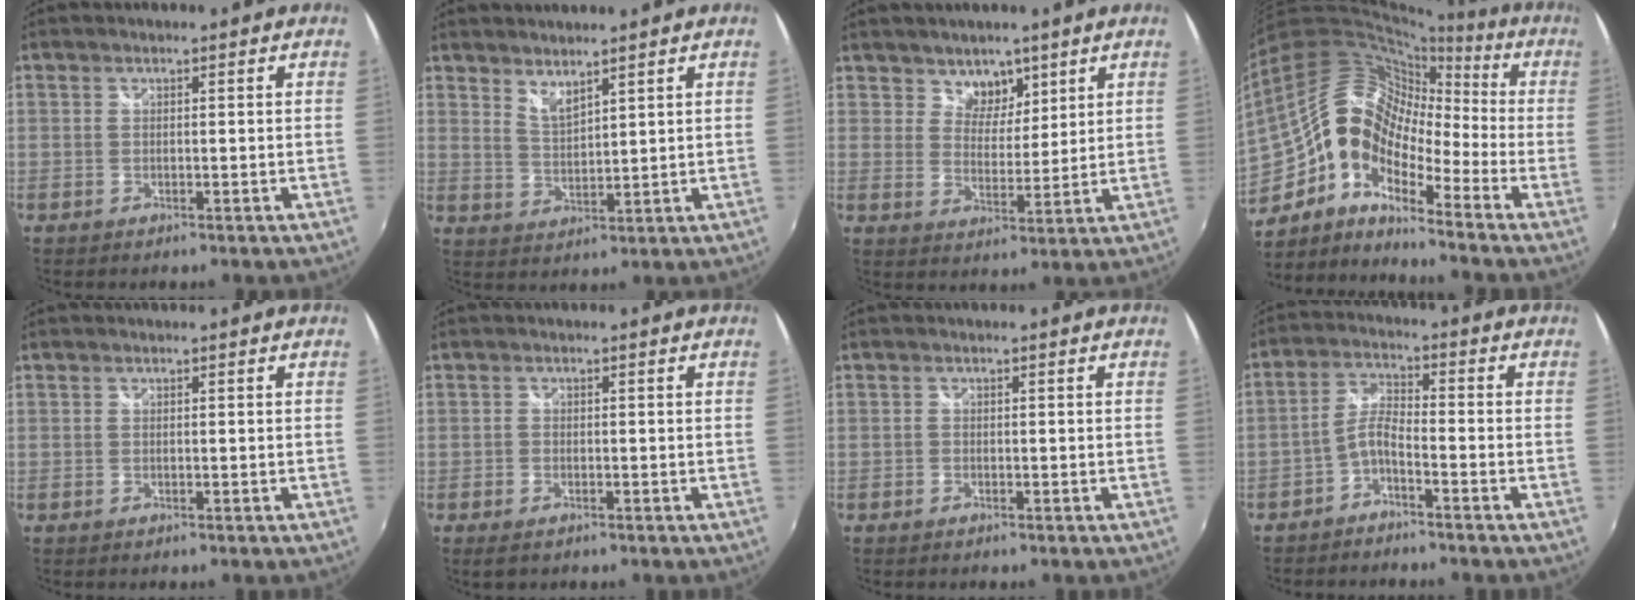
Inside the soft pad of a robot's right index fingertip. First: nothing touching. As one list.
[{"total": 3.9, "force": [3.5, 0.8, 1.6], "torque": [-0.026, -0.006, 0.062]}, {"total": 3.8, "force": [3.5, 1.5, 0.7], "torque": [-0.004, -0.002, 0.062]}, {"total": 15.9, "force": [-5.8, 9.5, 11.3], "torque": [-0.196, 0.007, -0.128]}, {"total": 0.0}, {"total": 2.3, "force": [-1.5, 1.2, 1.2], "torque": [-0.028, -0.007, -0.027]}, {"total": 0.8, "force": [-0.6, 0.5, 0.1], "torque": [-0.003, -0.001, -0.013]}, {"total": 4.0, "force": [-2.8, 0.8, 2.8], "torque": [-0.077, 0.015, -0.059]}]